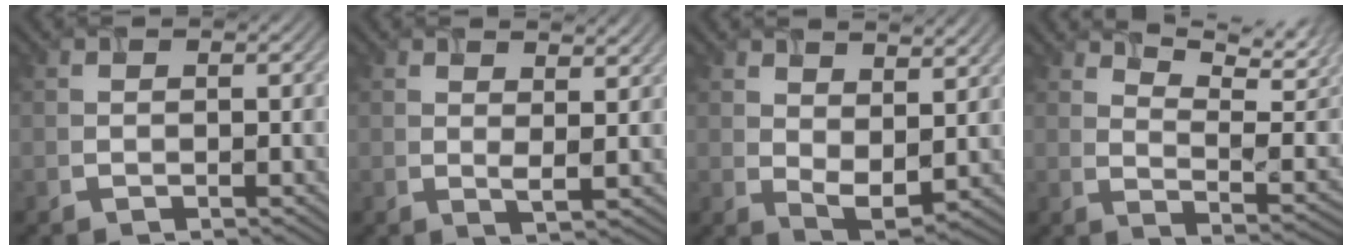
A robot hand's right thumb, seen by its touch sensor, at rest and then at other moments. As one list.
[{"total": 2.7, "force": [2.0, 0.4, 1.9], "torque": [-0.036, -0.005, 0.037]}, {"total": 5.5, "force": [3.1, 2.7, 3.7], "torque": [-0.061, -0.004, 0.061]}, {"total": 8.1, "force": [5.0, 2.8, 5.7], "torque": [-0.096, 0.001, 0.079]}]